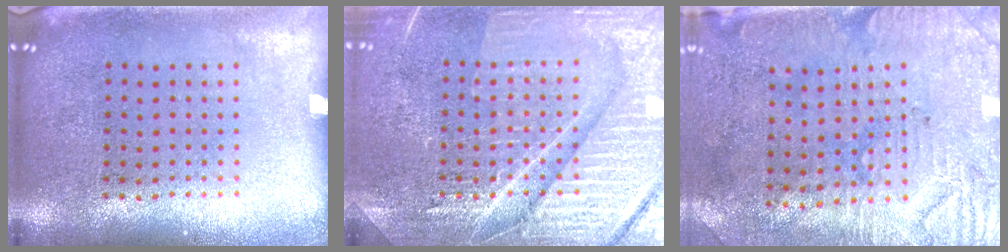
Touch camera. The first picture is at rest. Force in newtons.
{"total": 7.4, "press": 7.3, "slide": 1.1}
{"total": 3.0, "press": 2.6, "slide": 1.6}